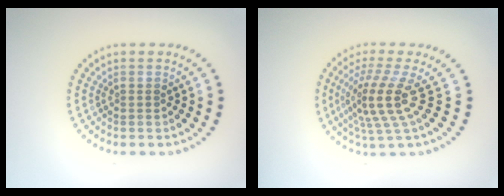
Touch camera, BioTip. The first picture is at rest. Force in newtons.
{"total": 4.5, "press": 3.2, "slide": 3.2}